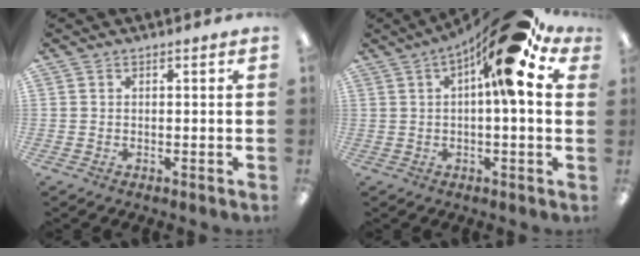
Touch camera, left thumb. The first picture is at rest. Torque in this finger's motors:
{"motor_torque": [0.27, 0.88, 1.42, -1.36, 0.41]}